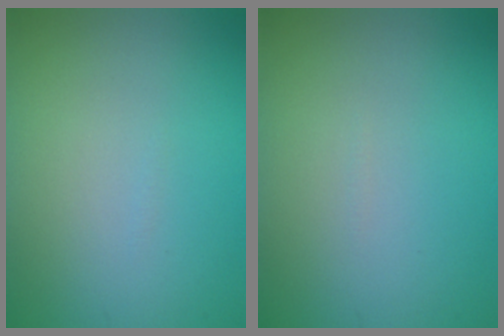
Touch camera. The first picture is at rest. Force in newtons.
{"total": 0.0}